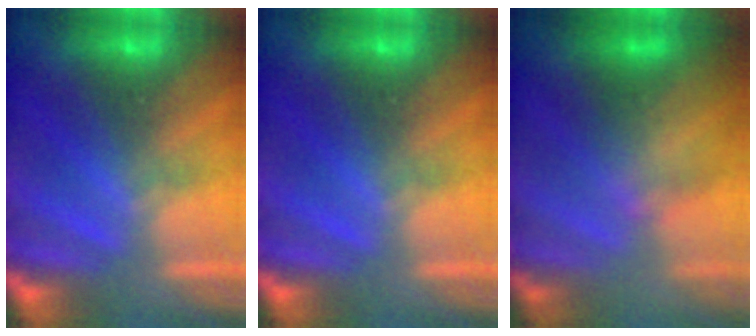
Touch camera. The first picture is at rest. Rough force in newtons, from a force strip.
{"total": 0.0}
{"total": 4.6}